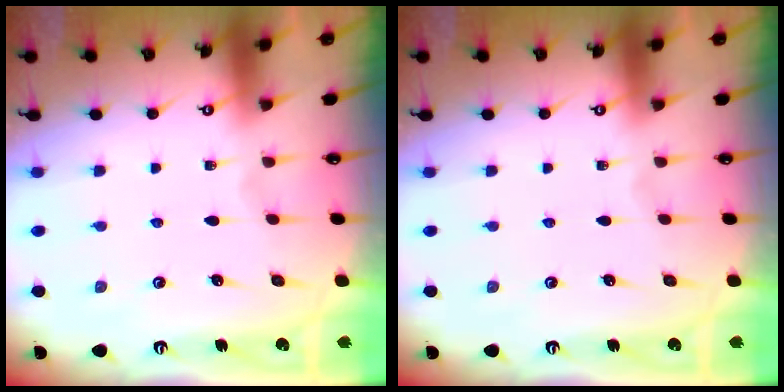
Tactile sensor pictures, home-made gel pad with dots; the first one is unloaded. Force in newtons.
{"total": 0.0}